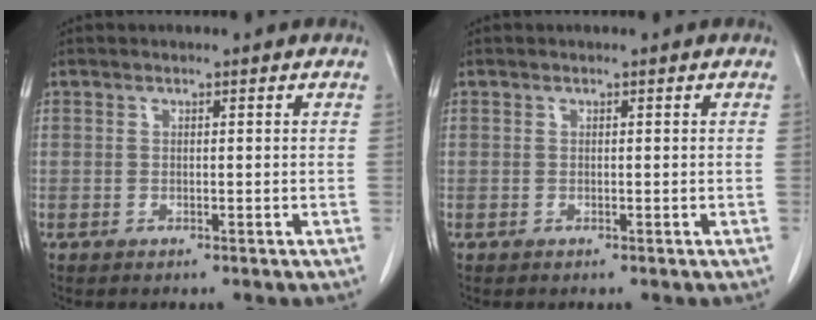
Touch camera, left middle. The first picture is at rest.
{"total": 0.0}